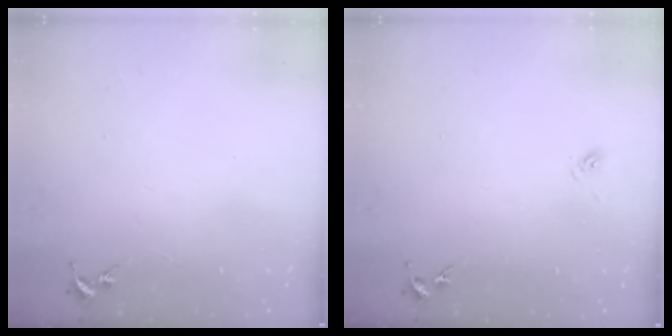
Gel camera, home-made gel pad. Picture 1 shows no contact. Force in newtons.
{"total": 3.2, "press": 2.7, "slide": 1.7}